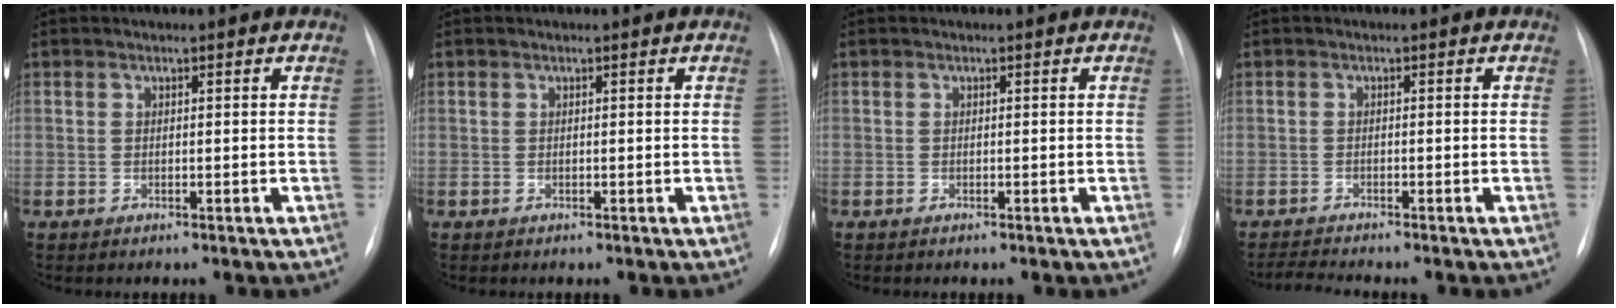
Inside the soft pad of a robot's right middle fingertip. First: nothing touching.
{"total": 0.0}
{"total": 0.0}
{"total": 2.5, "force": [-2.3, -1.0, 0.4], "torque": [-0.020, -0.019, -0.044]}